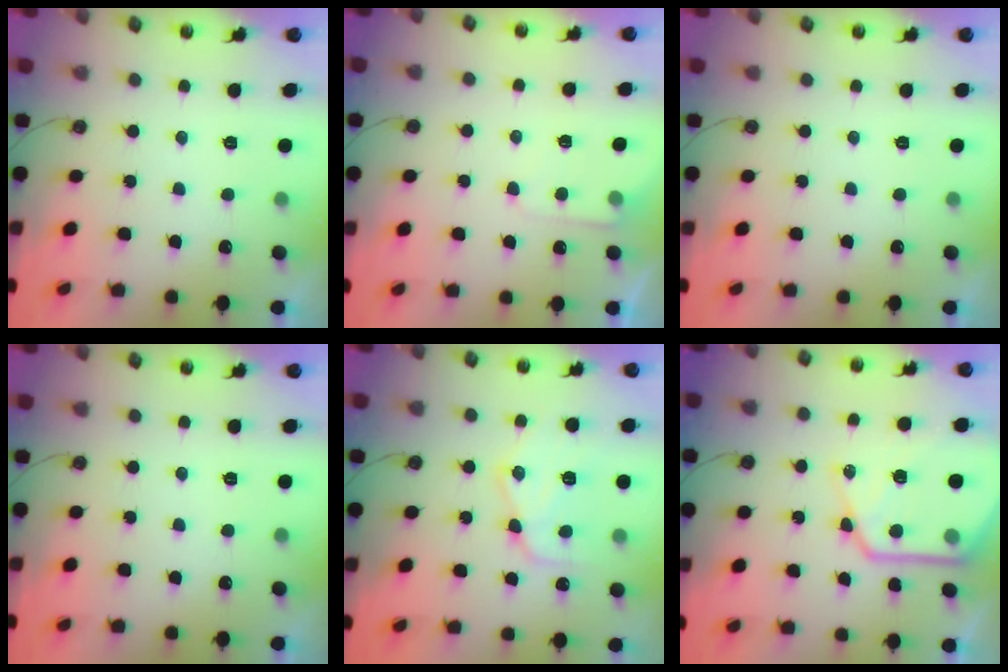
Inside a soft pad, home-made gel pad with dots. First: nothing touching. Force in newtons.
{"total": 5.1, "press": 5.1, "slide": 0.7}
{"total": 0.0}
{"total": 0.0}
{"total": 13.8, "press": 13.7, "slide": 1.2}
{"total": 17.2, "press": 17.1, "slide": 1.9}